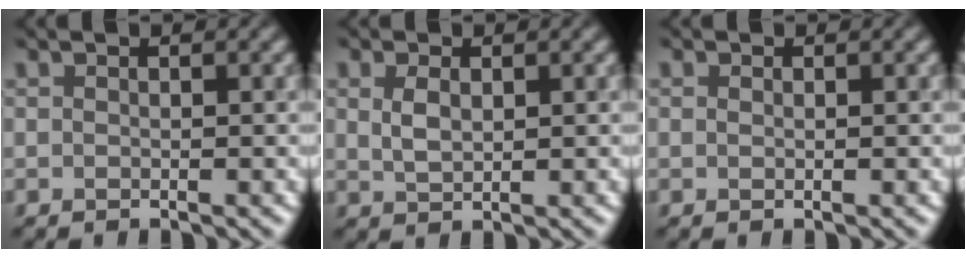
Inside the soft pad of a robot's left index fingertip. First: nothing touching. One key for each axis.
{"total": 0.7, "fx": 0.0, "fy": 0.5, "fz": 0.4, "tx": -0.020, "ty": 0.001, "tz": 0.016}
{"total": 0.5, "fx": -0.3, "fy": 0.0, "fz": -0.4, "tx": 0.006, "ty": -0.005, "tz": 0.005}